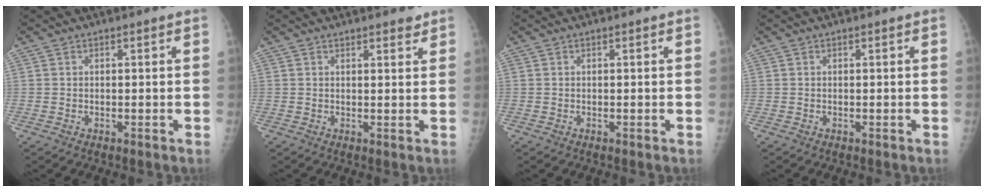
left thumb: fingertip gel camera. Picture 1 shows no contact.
{"total": 2.4, "force": [1.9, 0.8, 1.2], "torque": [-0.006, -0.009, 0.022]}
{"total": 0.0}
{"total": 0.0}